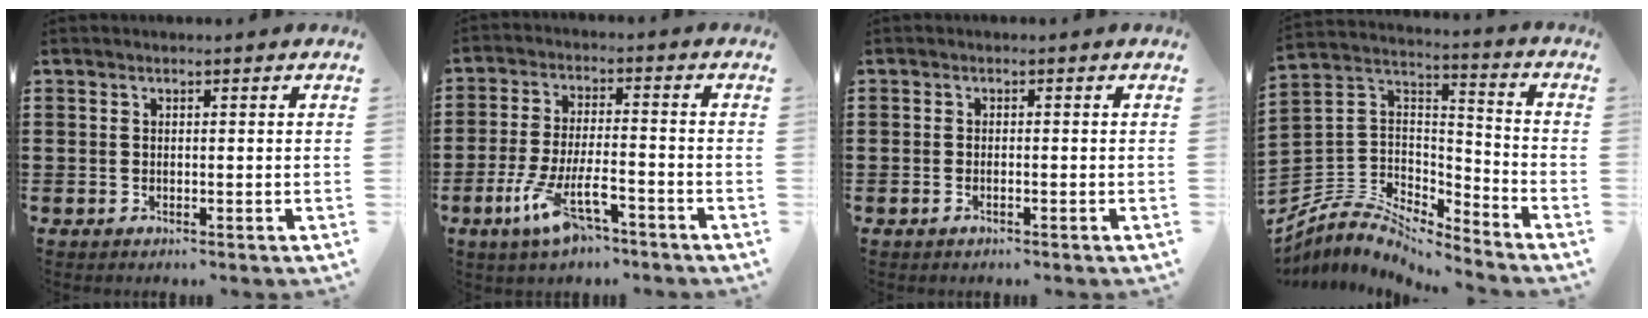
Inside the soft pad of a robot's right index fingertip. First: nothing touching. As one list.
[{"total": 9.4, "force": [-4.9, 3.0, 7.4], "torque": [-0.156, -0.003, -0.089]}, {"total": 0.7, "force": [-0.4, 0.2, 0.5], "torque": [-0.011, -0.004, -0.007]}, {"total": 5.8, "force": [-5.0, 2.6, 1.1], "torque": [-0.050, -0.004, -0.107]}]